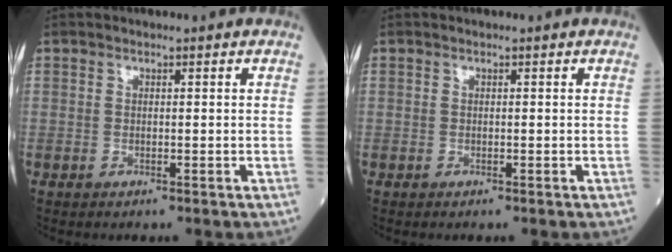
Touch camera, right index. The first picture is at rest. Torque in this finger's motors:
{"motor_torque": [0.03, 0.01, 0.00, 0.00]}